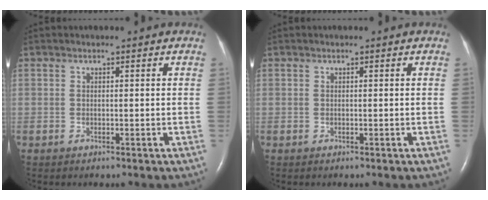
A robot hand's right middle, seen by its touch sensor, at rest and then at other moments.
{"total": 0.0}